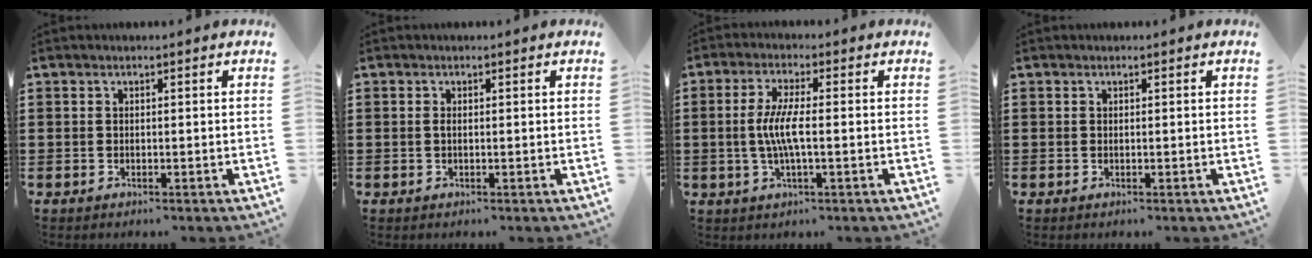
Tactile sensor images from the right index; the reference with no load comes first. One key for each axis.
{"total": 0.5, "fx": -0.1, "fy": 0.1, "fz": 0.5, "tx": -0.012, "ty": -0.003, "tz": -0.001}
{"total": 5.4, "fx": -0.6, "fy": 0.9, "fz": 5.3, "tx": -0.114, "ty": -0.007, "tz": -0.020}
{"total": 0.0}